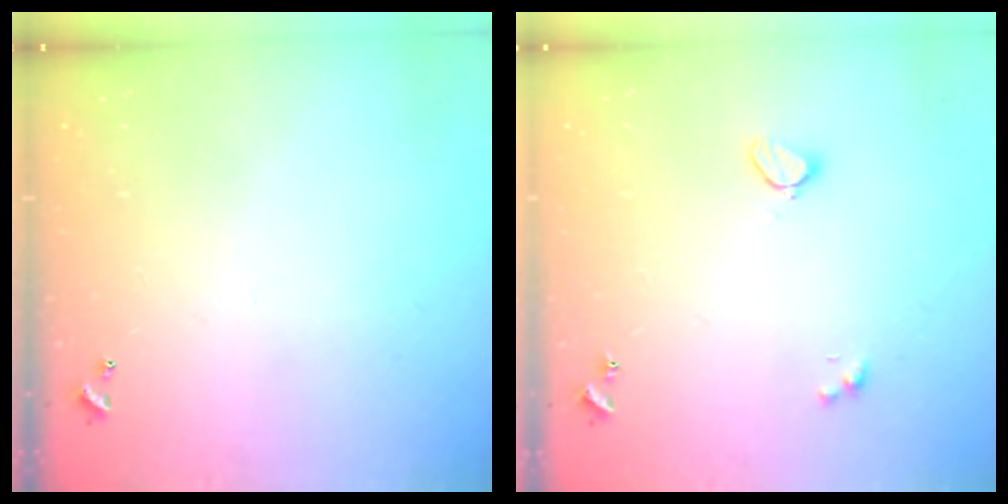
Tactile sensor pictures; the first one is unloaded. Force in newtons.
{"total": 2.1, "press": 2.0, "slide": 0.6}